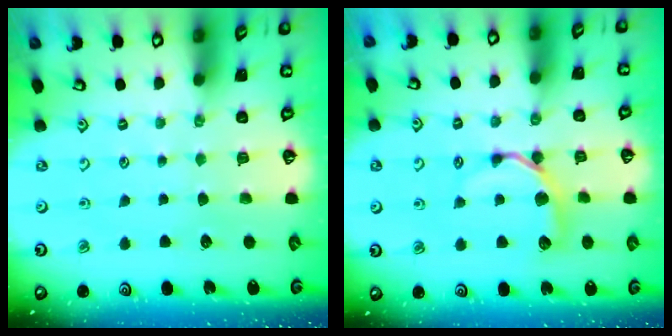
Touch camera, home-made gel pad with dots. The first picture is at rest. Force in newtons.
{"total": 8.5, "press": 8.4, "slide": 1.1}